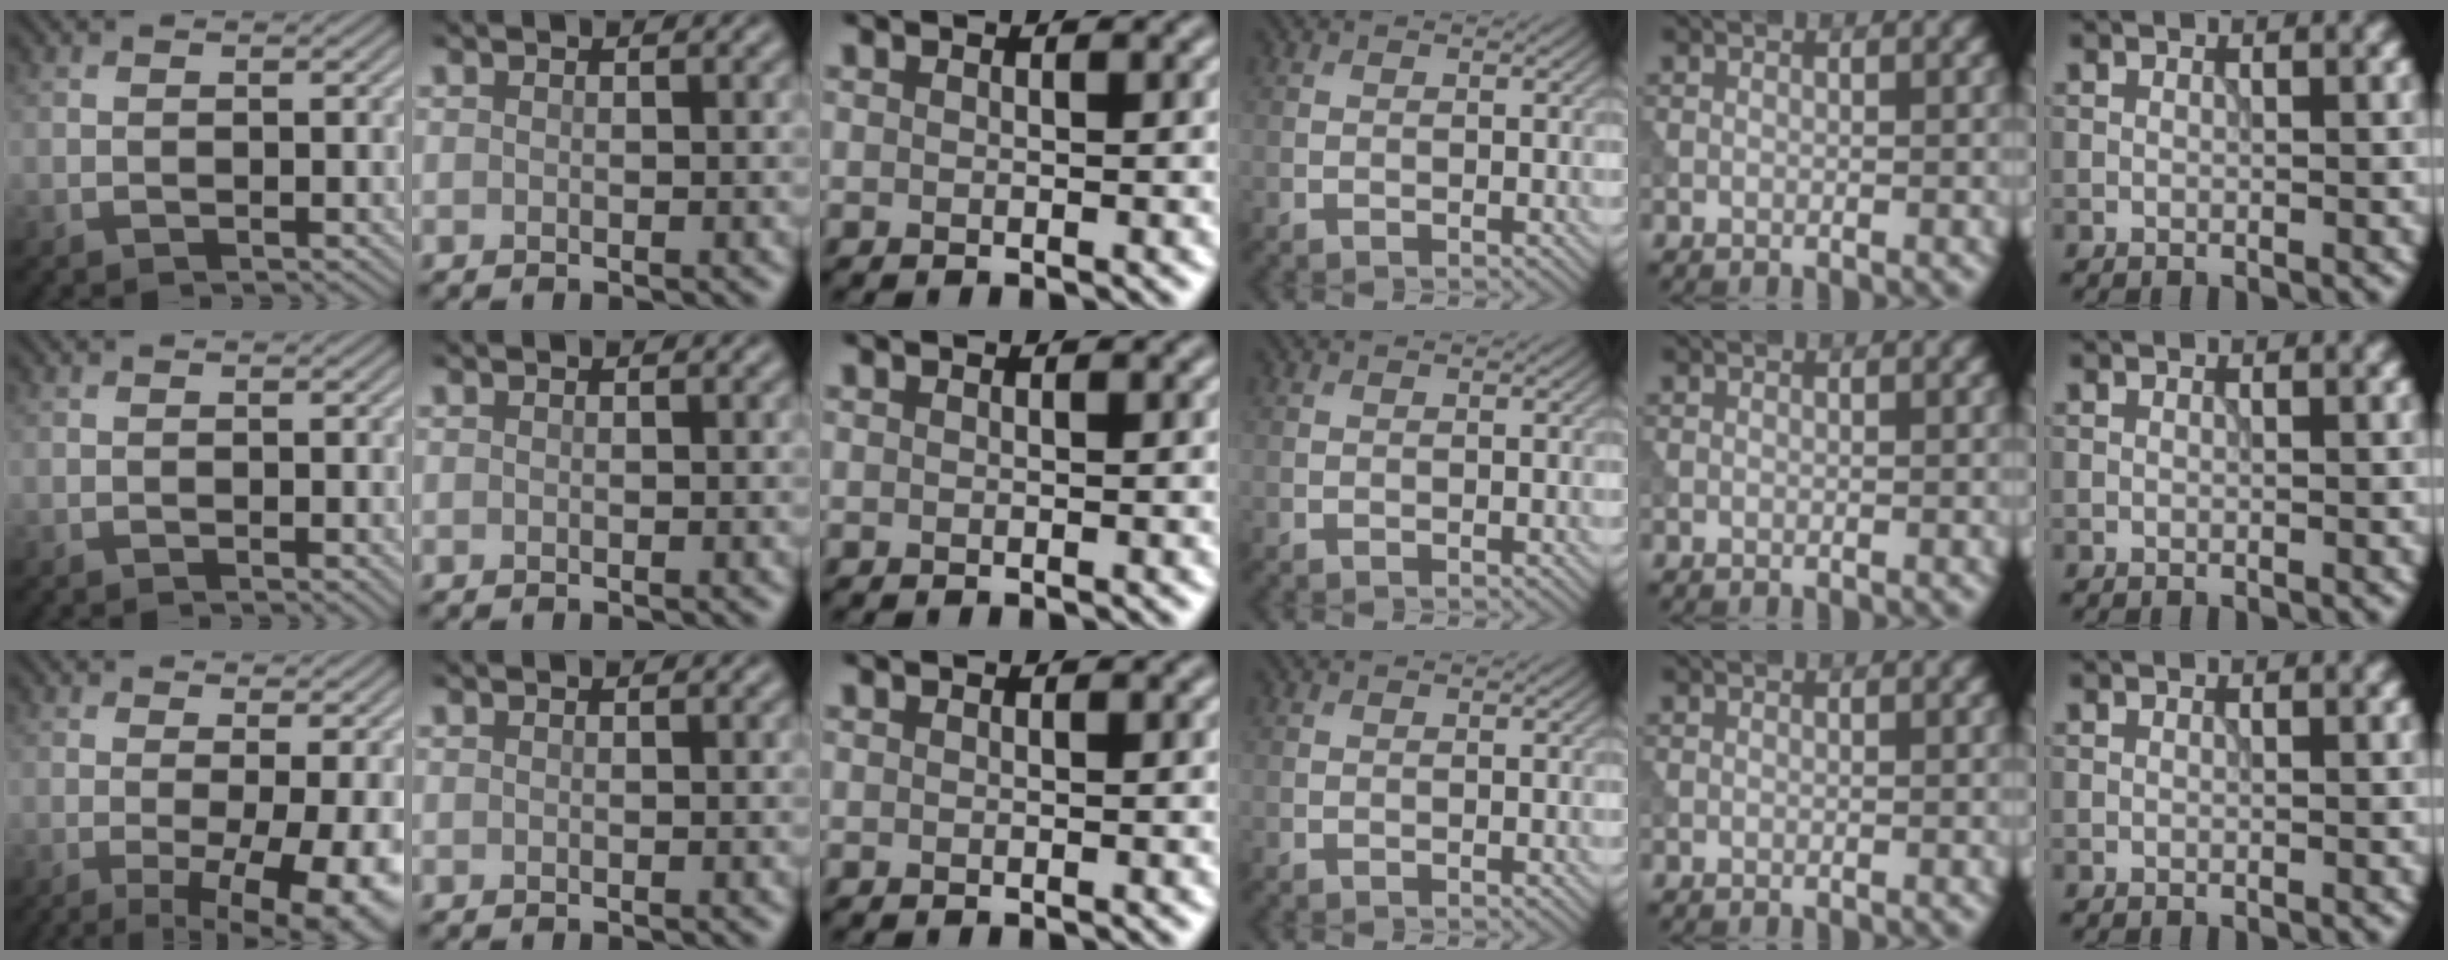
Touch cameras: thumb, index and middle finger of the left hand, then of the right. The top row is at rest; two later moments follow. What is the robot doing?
{"motion": "extract", "object": "tissue"}